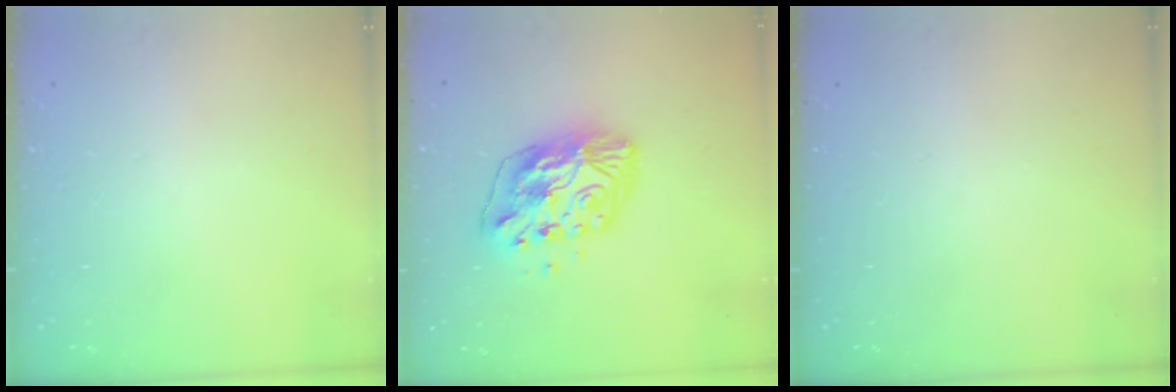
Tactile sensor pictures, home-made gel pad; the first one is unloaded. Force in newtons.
{"total": 11.0, "press": 11.0, "slide": 0.5}
{"total": 0.0}